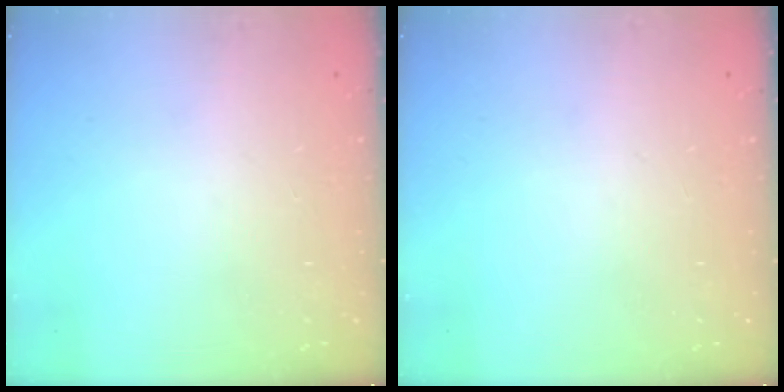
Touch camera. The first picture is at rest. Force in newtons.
{"total": 0.0}